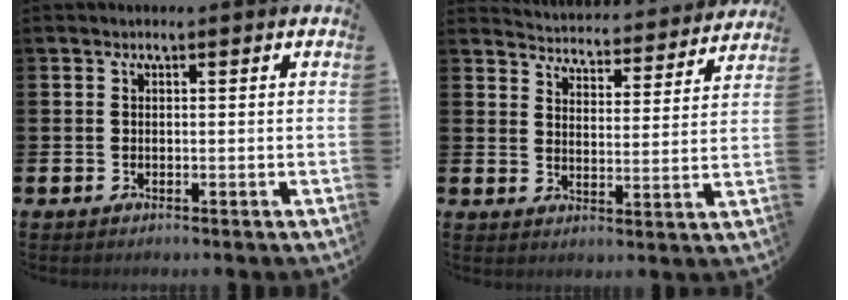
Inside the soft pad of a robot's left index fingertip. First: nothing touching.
{"total": 4.1, "force": [4.0, 0.6, -0.1], "torque": [-0.018, -0.040, 0.064]}